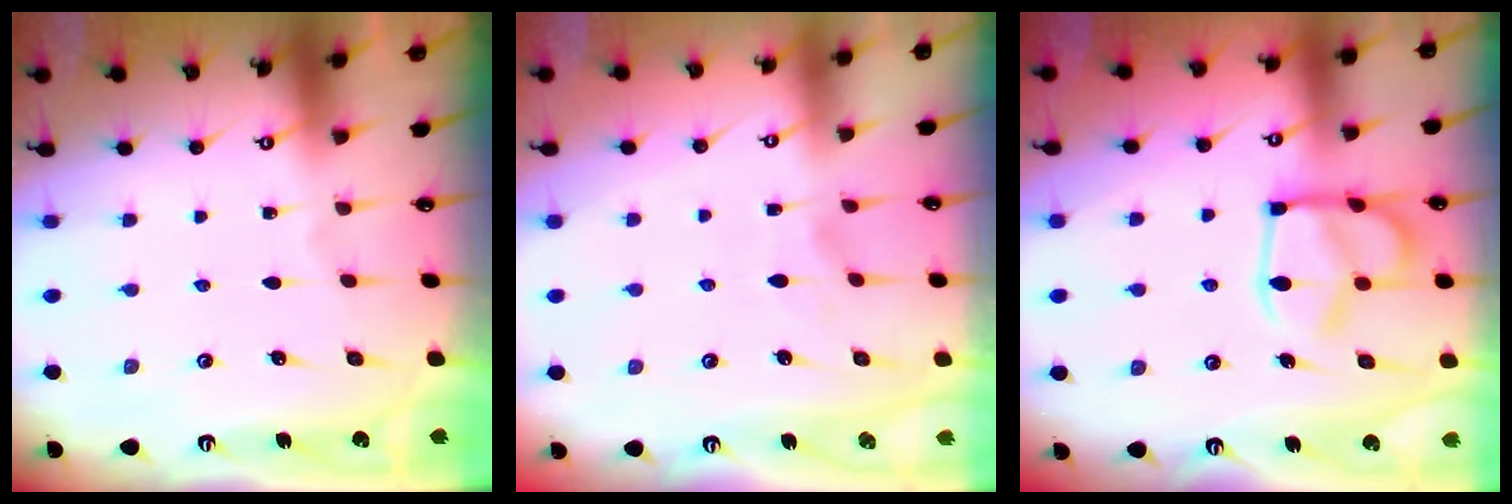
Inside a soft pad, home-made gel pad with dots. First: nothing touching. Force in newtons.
{"total": 2.9, "press": 2.7, "slide": 1.1}
{"total": 15.6, "press": 15.5, "slide": 1.7}